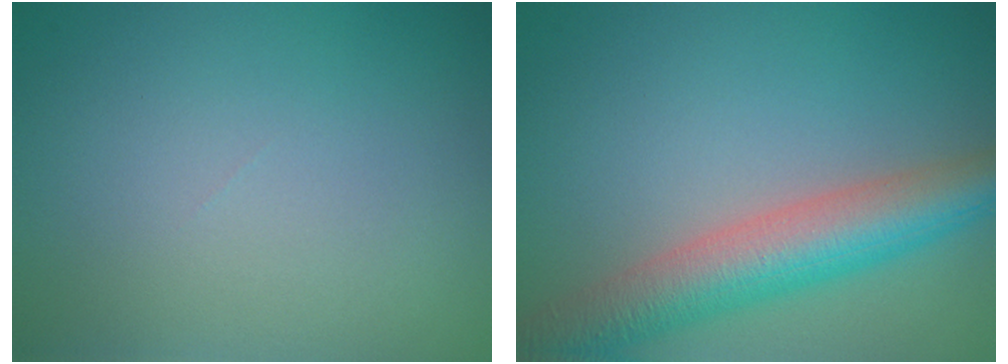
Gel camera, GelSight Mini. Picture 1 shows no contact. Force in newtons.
{"total": 7.2, "press": 7.2, "slide": 0.5}